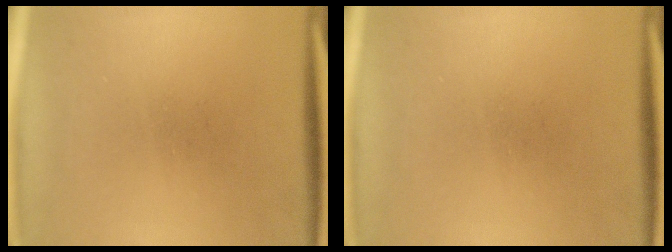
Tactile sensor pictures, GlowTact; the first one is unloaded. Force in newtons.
{"total": 0.0}